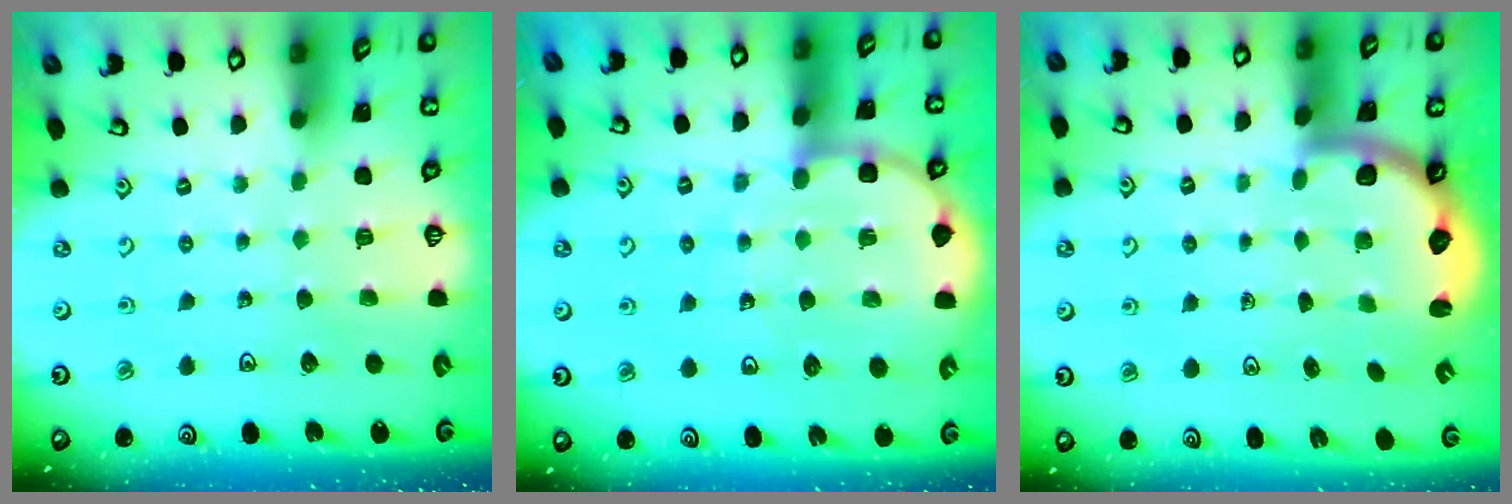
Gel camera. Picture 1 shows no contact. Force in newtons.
{"total": 9.0, "press": 8.7, "slide": 2.1}
{"total": 2.8, "press": 2.5, "slide": 1.3}